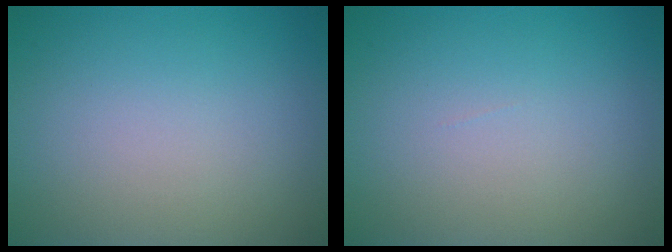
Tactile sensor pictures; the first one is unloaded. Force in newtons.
{"total": 0.0}